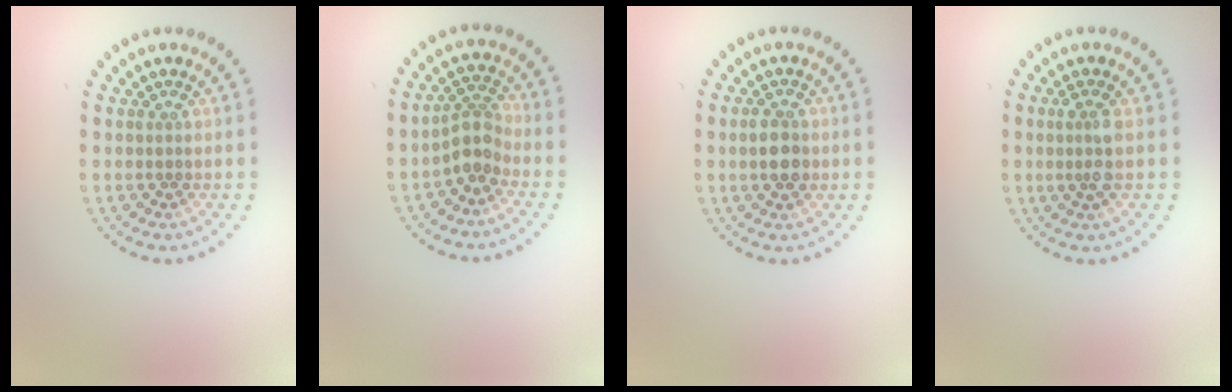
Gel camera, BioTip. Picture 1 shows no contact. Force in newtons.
{"total": 2.6, "press": 2.1, "slide": 1.6}
{"total": 2.8, "press": 2.8, "slide": 0.1}
{"total": 1.7, "press": 1.5, "slide": 0.9}